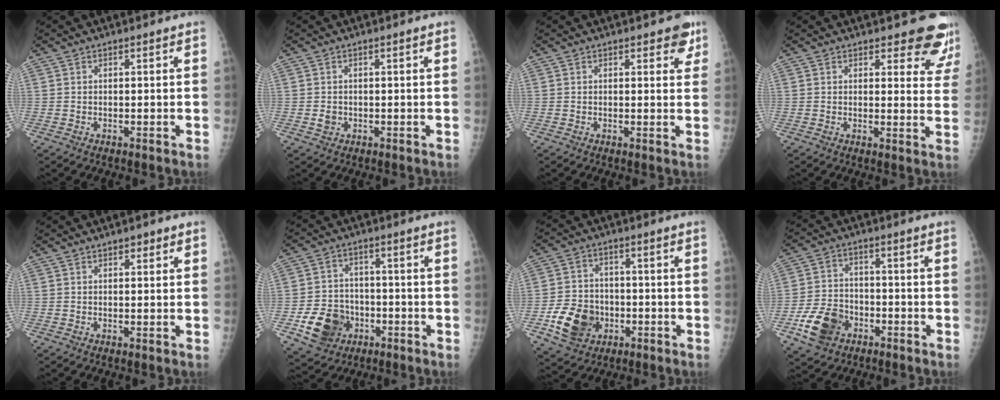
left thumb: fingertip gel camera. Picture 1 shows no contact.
{"total": 1.4, "force": [-0.2, 1.2, 0.7], "torque": [-0.006, 0.003, -0.001]}
{"total": 3.4, "force": [2.1, 1.7, 2.0], "torque": [0.006, -0.006, 0.019]}
{"total": 9.3, "force": [8.4, 3.1, 2.5], "torque": [0.016, -0.057, 0.070]}
{"total": 2.1, "force": [1.2, 0.8, 1.5], "torque": [-0.013, -0.003, 0.015]}
{"total": 10.4, "force": [-3.9, 8.5, 4.5], "torque": [-0.052, 0.020, -0.058]}
{"total": 10.7, "force": [-3.5, 8.6, 5.3], "torque": [-0.069, 0.014, -0.057]}
{"total": 9.6, "force": [-4.5, 7.0, 4.8], "torque": [-0.077, 0.021, -0.079]}